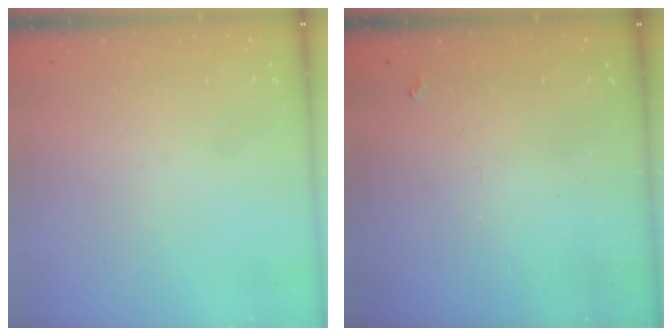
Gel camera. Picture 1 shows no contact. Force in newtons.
{"total": 4.6, "press": 4.5, "slide": 0.6}